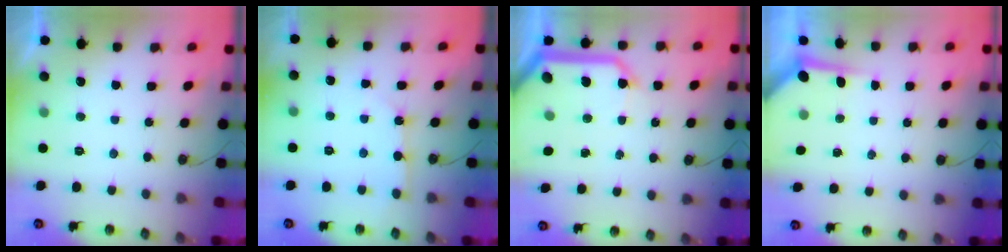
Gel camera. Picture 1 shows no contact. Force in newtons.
{"total": 3.0, "press": 3.0, "slide": 0.3}
{"total": 18.3, "press": 18.1, "slide": 2.4}
{"total": 3.8, "press": 3.8, "slide": 0.3}